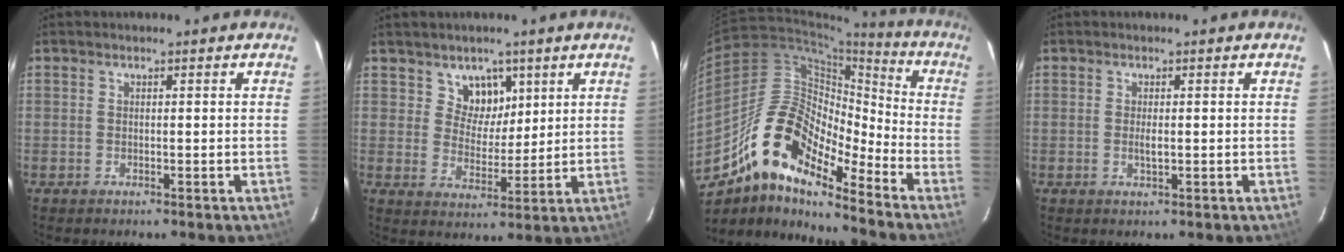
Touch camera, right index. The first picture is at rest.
{"total": 6.0, "force": [3.4, 4.6, 1.5], "torque": [-0.015, -0.006, 0.060]}
{"total": 16.6, "force": [-12.3, 5.3, 9.7], "torque": [-0.155, 0.002, -0.248]}
{"total": 1.5, "force": [-0.1, 0.4, 1.4], "torque": [-0.027, -0.001, -0.002]}